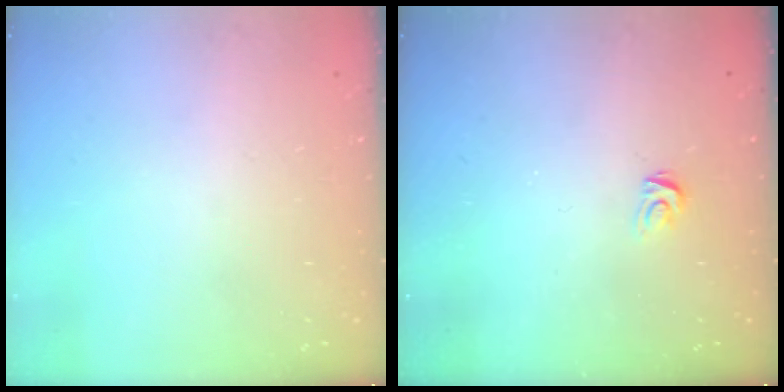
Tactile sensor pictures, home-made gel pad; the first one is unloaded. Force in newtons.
{"total": 3.3, "press": 3.3, "slide": 0.1}